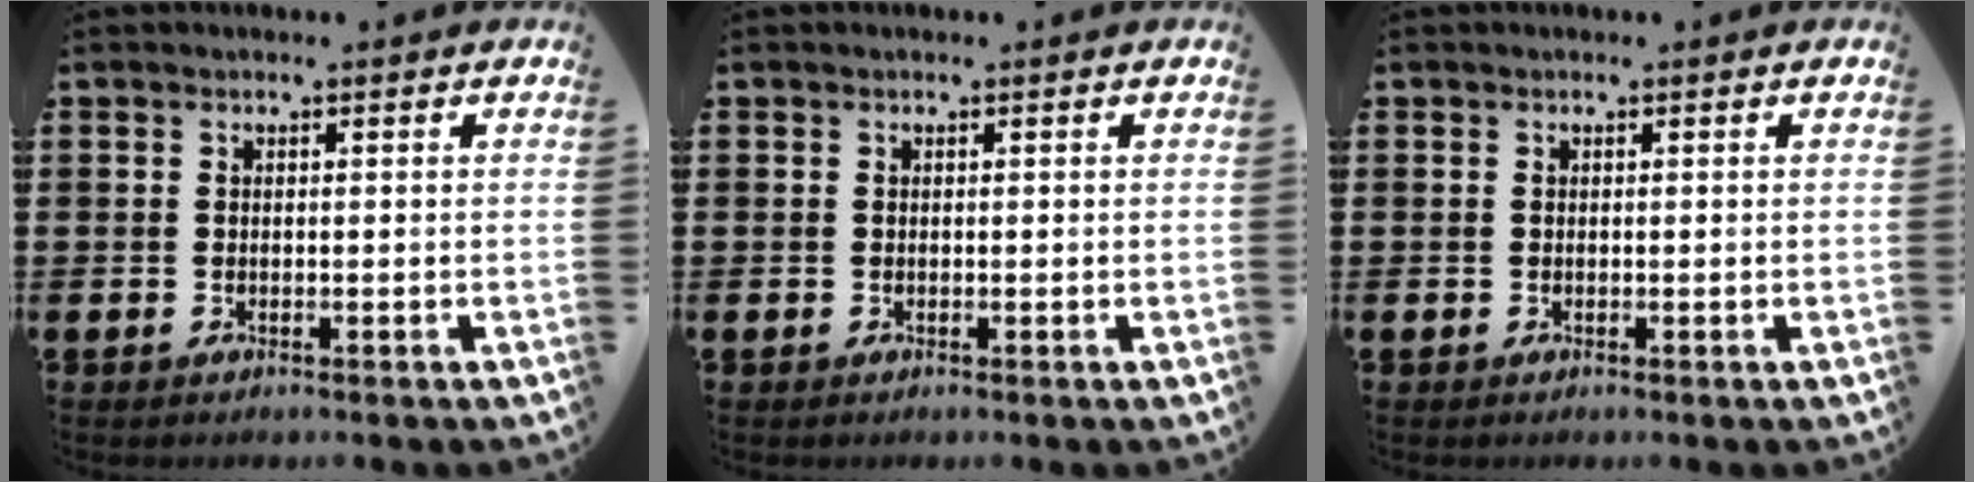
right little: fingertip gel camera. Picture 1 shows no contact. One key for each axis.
{"total": 0.0}
{"total": 0.0}